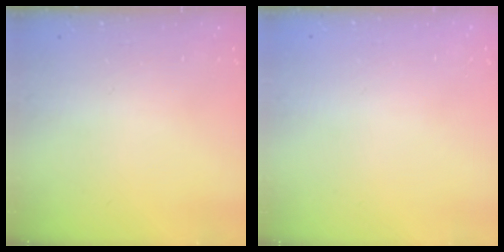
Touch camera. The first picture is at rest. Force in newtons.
{"total": 0.0}